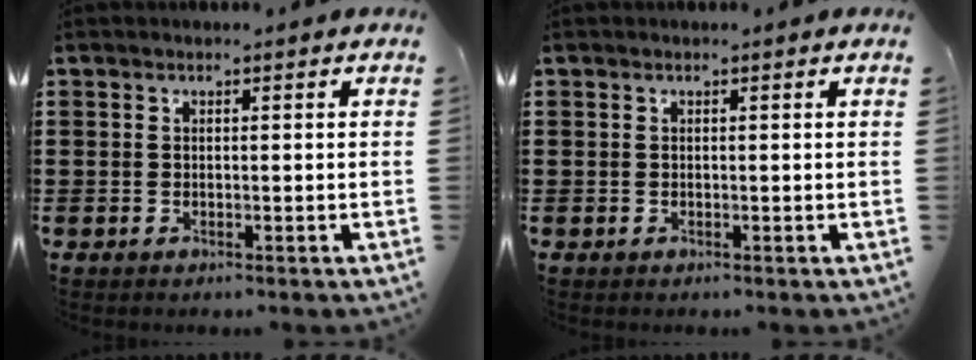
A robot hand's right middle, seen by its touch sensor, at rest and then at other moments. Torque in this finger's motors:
{"motor_torque": [0.13, -0.12, 0.02, 0.01]}